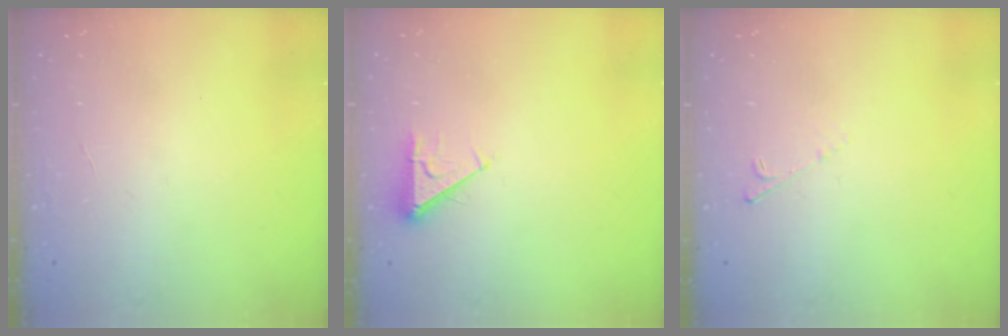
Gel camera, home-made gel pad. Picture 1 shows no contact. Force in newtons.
{"total": 4.5, "press": 4.4, "slide": 0.8}
{"total": 3.2, "press": 3.1, "slide": 0.5}